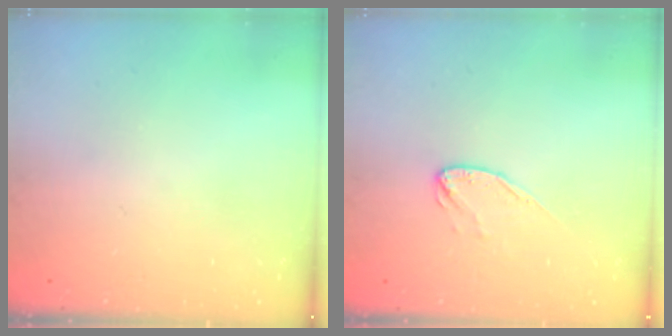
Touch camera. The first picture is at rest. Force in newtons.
{"total": 6.1, "press": 6.1, "slide": 0.3}